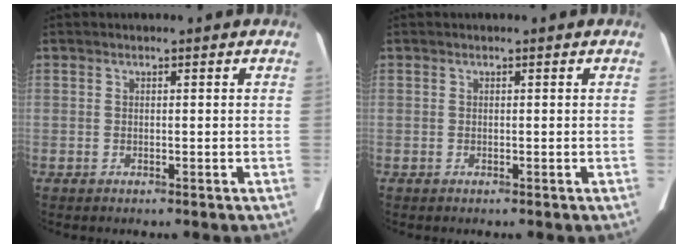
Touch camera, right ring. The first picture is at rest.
{"total": 0.0}